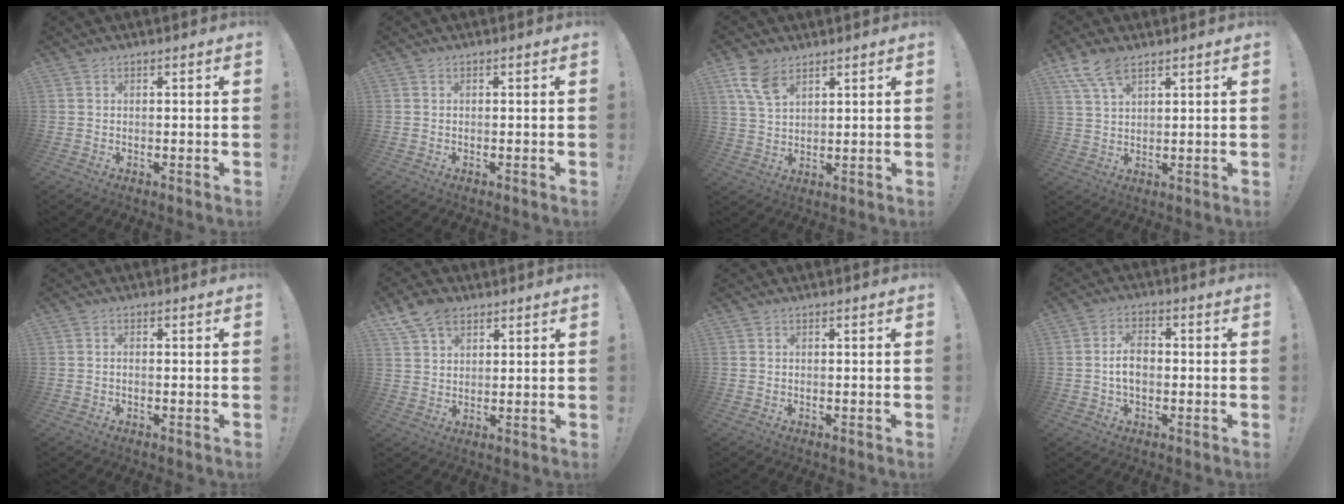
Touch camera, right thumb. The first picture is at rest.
{"total": 0.0}
{"total": 8.0, "force": [4.9, 4.2, 4.8], "torque": [-0.089, -0.016, 0.096]}
{"total": 7.7, "force": [5.2, 3.2, 4.7], "torque": [-0.096, -0.016, 0.101]}
{"total": 0.7, "force": [-0.4, 0.1, 0.6], "torque": [-0.015, 0.002, -0.007]}
{"total": 8.1, "force": [5.2, 5.0, 3.8], "torque": [-0.067, -0.015, 0.102]}
{"total": 0.0}
{"total": 6.7, "force": [-0.6, 4.0, 5.3], "torque": [-0.090, 0.010, -0.010]}